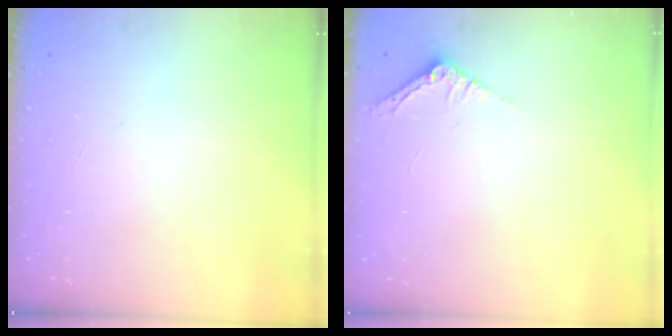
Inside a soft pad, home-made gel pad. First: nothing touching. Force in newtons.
{"total": 2.5, "press": 2.5, "slide": 0.2}